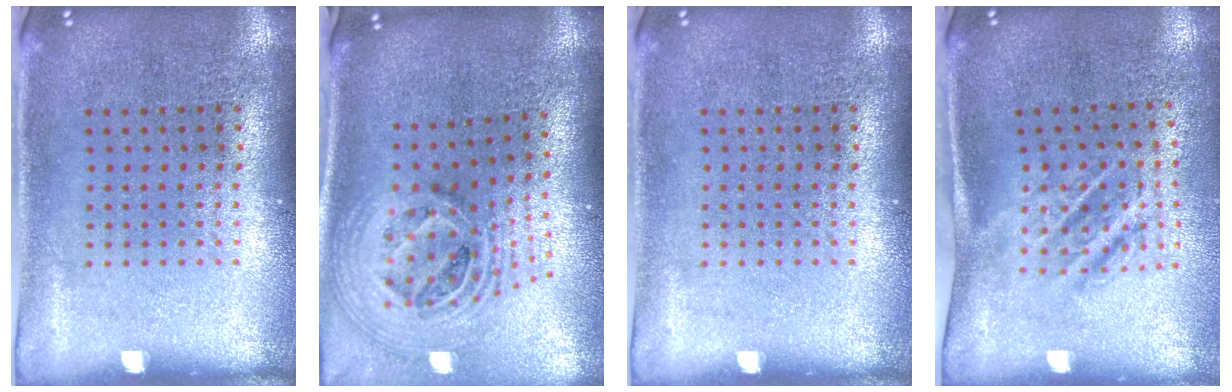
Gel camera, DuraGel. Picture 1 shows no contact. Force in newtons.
{"total": 2.7, "press": 1.9, "slide": 1.9}
{"total": 0.0}
{"total": 1.7, "press": 1.1, "slide": 1.3}